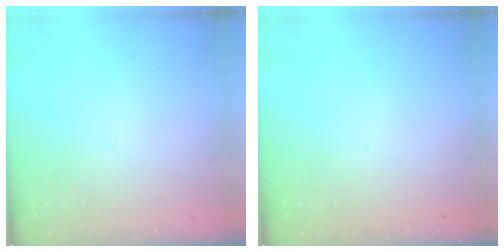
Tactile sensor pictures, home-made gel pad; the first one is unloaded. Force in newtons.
{"total": 0.0}